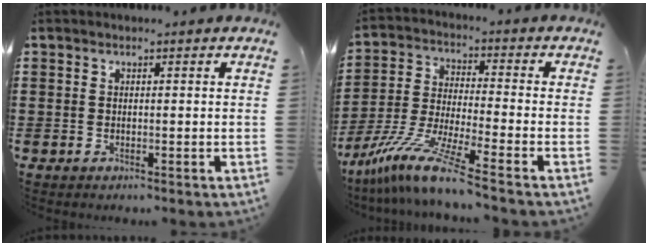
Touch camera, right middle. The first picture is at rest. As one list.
[{"total": 10.1, "force": [-8.0, -0.1, 6.2], "torque": [-0.142, -0.008, -0.167]}]